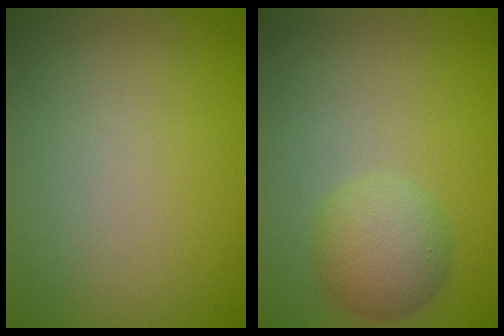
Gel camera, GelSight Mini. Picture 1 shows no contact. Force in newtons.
{"total": 3.4, "press": 3.4, "slide": 0.1}